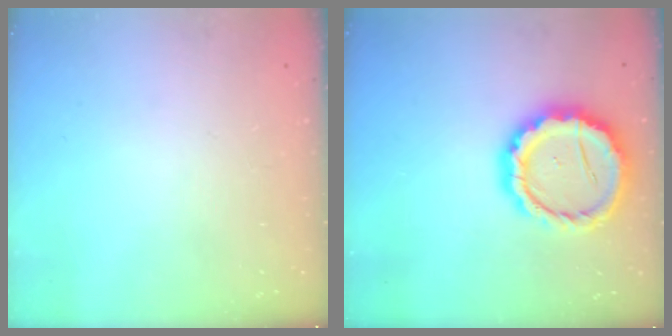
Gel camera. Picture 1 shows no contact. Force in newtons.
{"total": 14.4, "press": 14.3, "slide": 1.2}